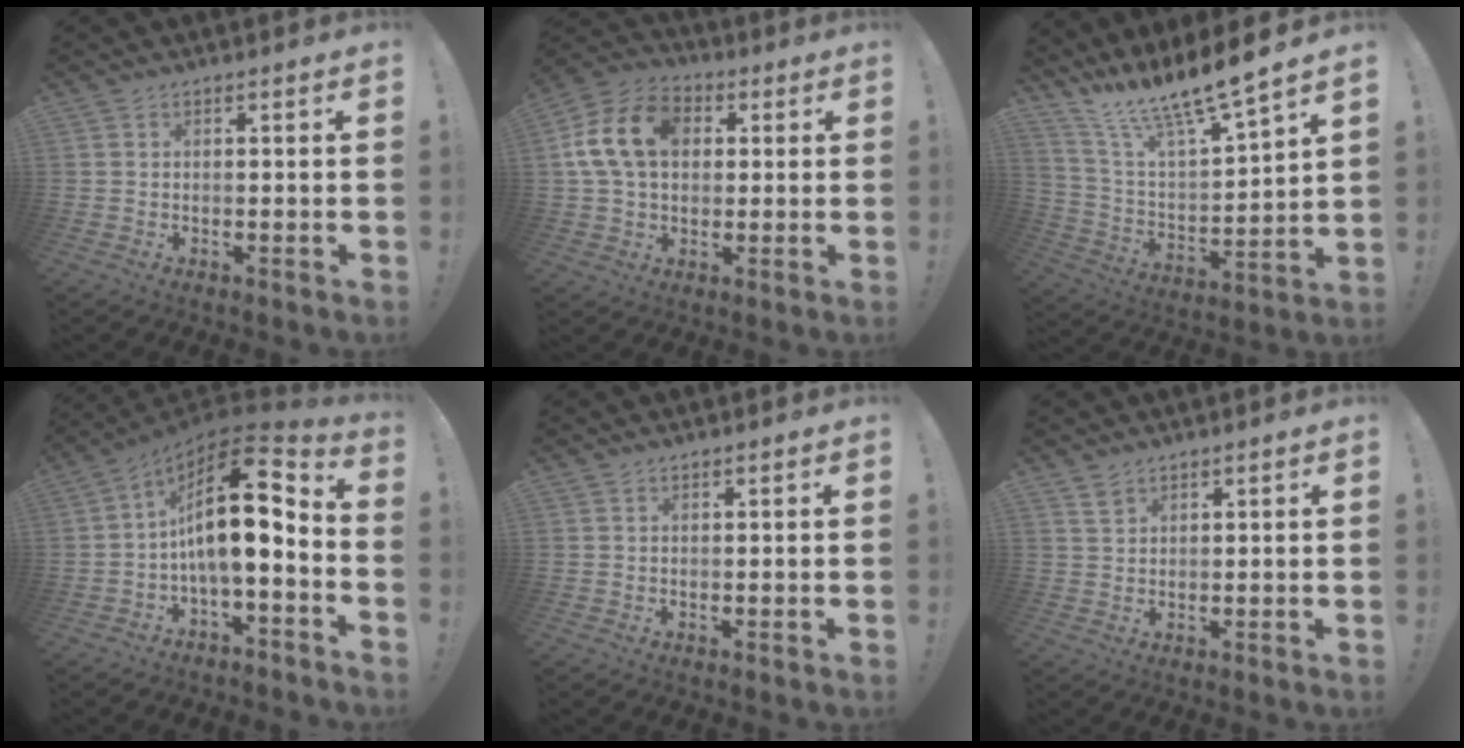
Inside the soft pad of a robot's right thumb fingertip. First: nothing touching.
{"total": 16.3, "force": [3.5, 12.0, 10.4], "torque": [-0.190, 0.011, 0.071]}
{"total": 14.4, "force": [12.9, 0.5, 6.3], "torque": [-0.127, -0.113, 0.217]}
{"total": 17.0, "force": [2.6, 6.3, 15.6], "torque": [-0.255, -0.022, 0.042]}
{"total": 0.0}
{"total": 2.6, "force": [1.9, 1.5, 0.9], "torque": [-0.003, -0.014, 0.034]}